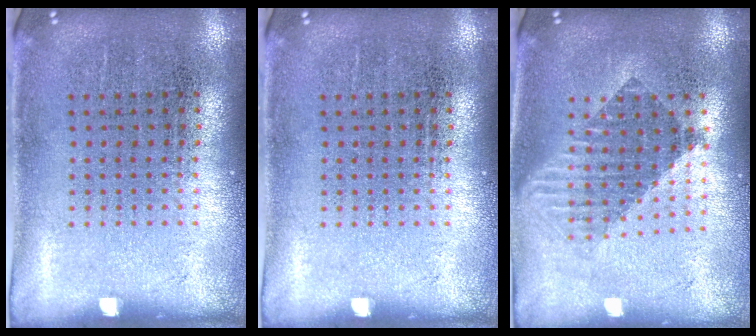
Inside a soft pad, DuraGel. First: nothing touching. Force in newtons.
{"total": 0.0}
{"total": 1.7, "press": 1.4, "slide": 0.9}